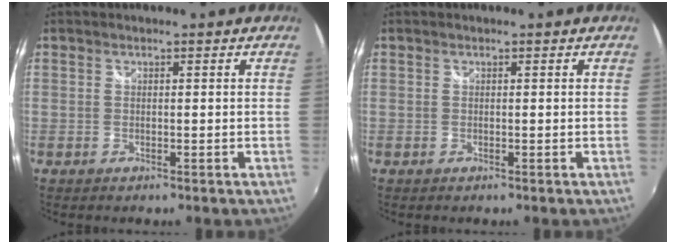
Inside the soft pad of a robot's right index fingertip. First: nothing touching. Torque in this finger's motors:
{"motor_torque": [0.34, 0.05, -0.01, 0.01]}